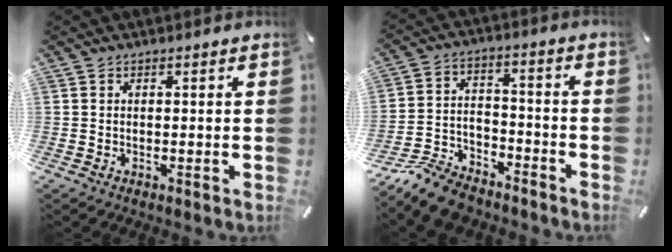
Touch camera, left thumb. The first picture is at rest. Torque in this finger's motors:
{"motor_torque": [-0.64, 0.83, 0.64, 0.80, 0.02]}